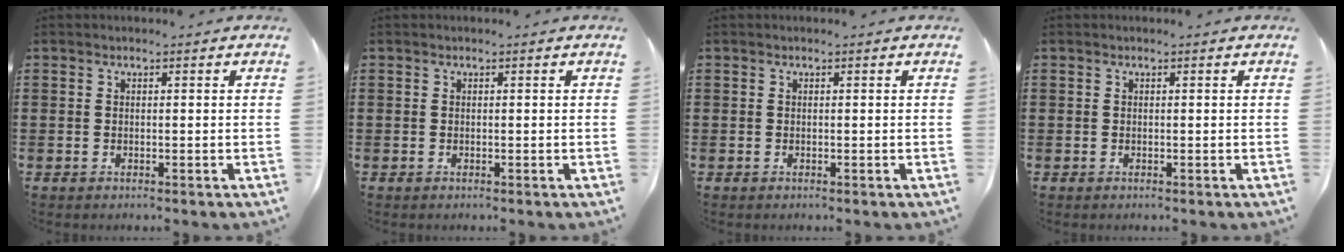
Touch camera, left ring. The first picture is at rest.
{"total": 0.0}
{"total": 0.0}
{"total": 0.0}